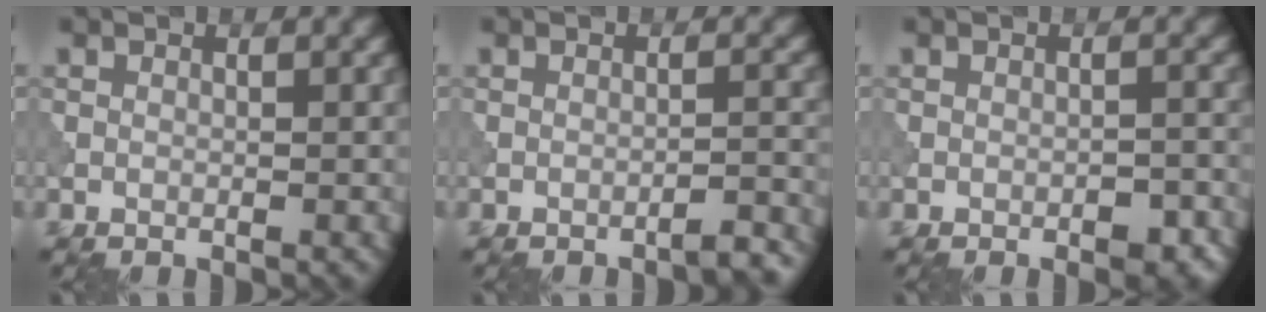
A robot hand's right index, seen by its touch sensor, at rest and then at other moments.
{"total": 2.4, "force": [-2.0, 0.4, 1.3], "torque": [-0.010, 0.008, -0.034]}
{"total": 2.4, "force": [-1.3, 1.0, 1.7], "torque": [-0.023, 0.001, -0.016]}